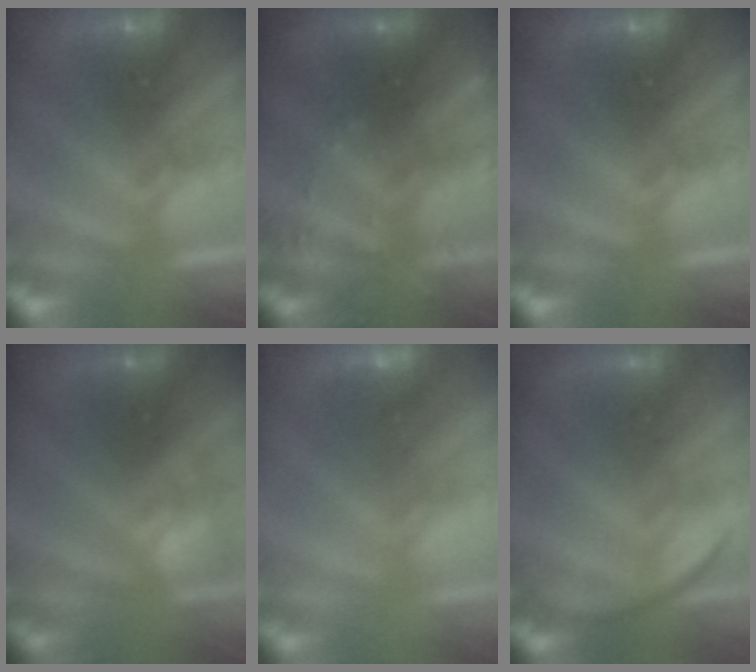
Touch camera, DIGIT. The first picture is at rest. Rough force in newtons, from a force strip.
{"total": 2.9}
{"total": 0.0}
{"total": 2.4}
{"total": 5.1}
{"total": 3.3}